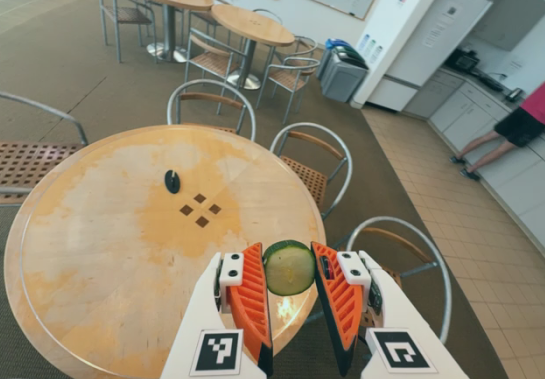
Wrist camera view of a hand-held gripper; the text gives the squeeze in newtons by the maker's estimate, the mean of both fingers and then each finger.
{"total": 9.9, "left": 9.7, "right": 10.1}